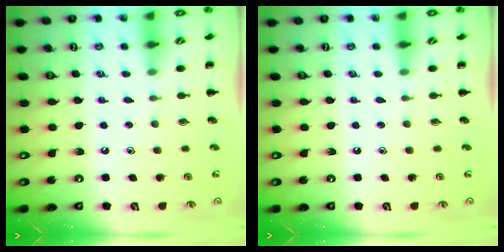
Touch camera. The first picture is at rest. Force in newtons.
{"total": 0.0}